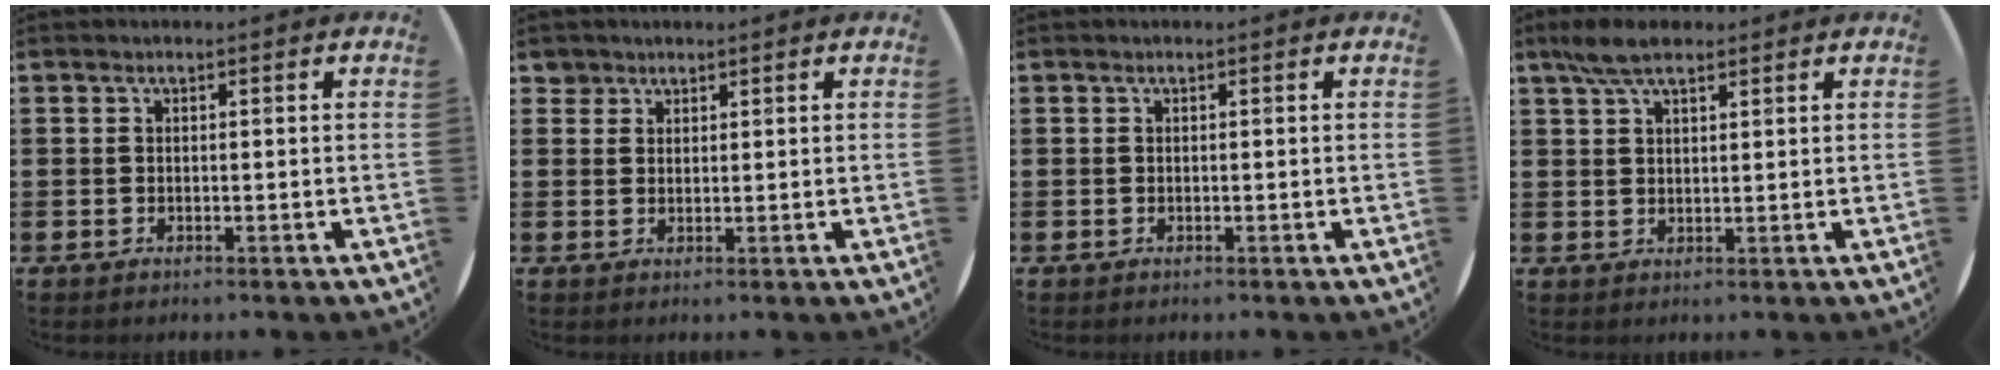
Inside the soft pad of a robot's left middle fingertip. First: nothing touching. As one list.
[{"total": 1.9, "force": [1.6, 1.1, 0.0], "torque": [0.003, -0.001, 0.031]}, {"total": 0.0}, {"total": 5.1, "force": [3.8, 2.0, 2.7], "torque": [-0.061, 0.004, 0.071]}]